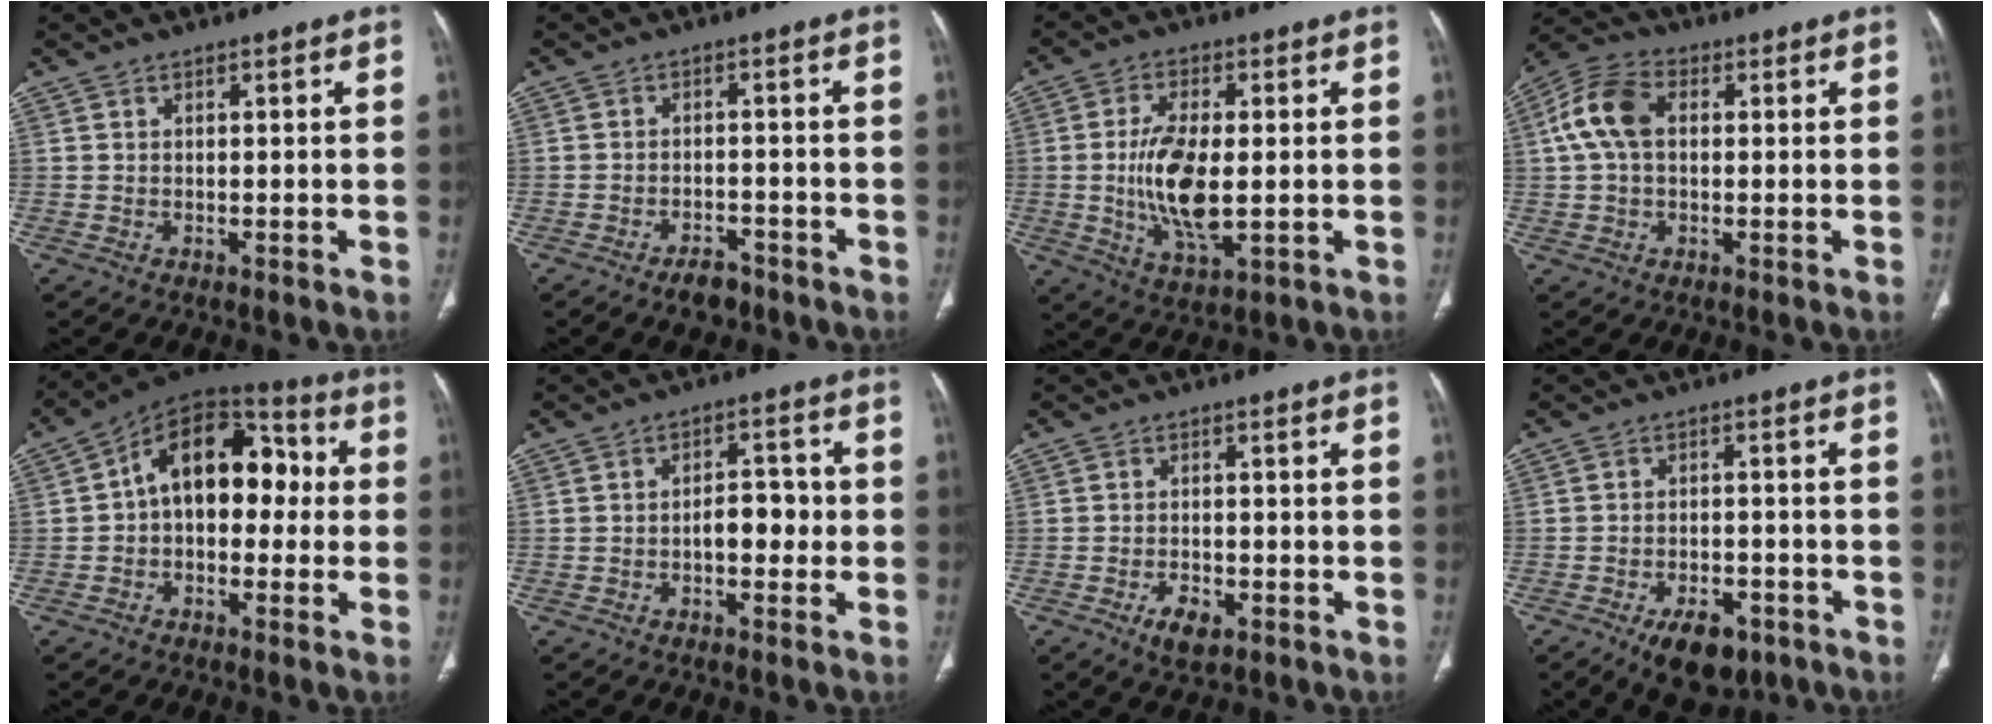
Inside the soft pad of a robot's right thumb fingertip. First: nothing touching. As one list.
[{"total": 3.7, "force": [-2.9, 1.8, 1.5], "torque": [-0.020, 0.016, -0.042]}, {"total": 11.8, "force": [-0.5, 5.3, 10.5], "torque": [-0.203, -0.011, -0.003]}, {"total": 9.2, "force": [1.4, 6.0, 6.9], "torque": [-0.146, 0.027, 0.022]}, {"total": 15.5, "force": [0.6, 10.1, 11.7], "torque": [-0.135, 0.052, -0.006]}, {"total": 5.2, "force": [-1.0, 3.0, 4.1], "torque": [-0.040, 0.023, -0.019]}, {"total": 3.9, "force": [-2.0, 2.0, 2.7], "torque": [-0.045, 0.005, -0.030]}, {"total": 9.1, "force": [-5.6, 4.8, 5.4], "torque": [-0.062, 0.020, -0.078]}]